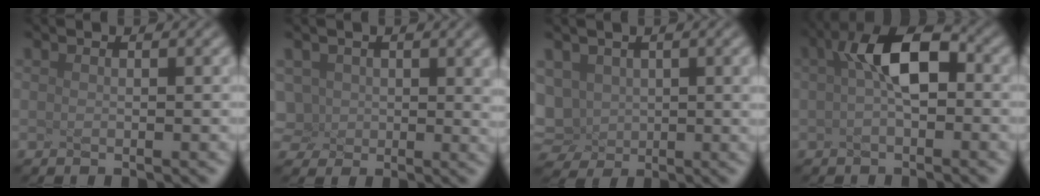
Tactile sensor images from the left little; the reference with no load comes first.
{"total": 2.2, "force": [0.2, 2.0, 0.9], "torque": [-0.079, -0.012, 0.056]}
{"total": 2.0, "force": [-0.3, 1.5, 1.3], "torque": [-0.076, -0.010, 0.041]}
{"total": 3.5, "force": [-0.7, 0.9, 3.3], "torque": [-0.088, 0.005, 0.020]}